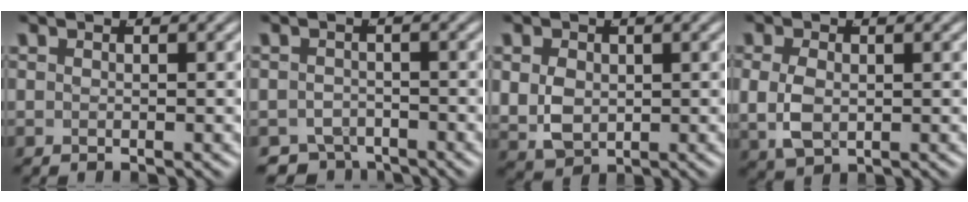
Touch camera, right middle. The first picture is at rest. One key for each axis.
{"total": 4.5, "fx": -3.9, "fy": 2.2, "fz": 0.7, "tx": 0.006, "ty": -0.020, "tz": -0.061}
{"total": 5.5, "fx": 0.0, "fy": 4.7, "fz": 2.8, "tx": -0.079, "ty": -0.028, "tz": 0.014}
{"total": 4.1, "fx": 0.0, "fy": 3.1, "fz": 2.6, "tx": -0.072, "ty": -0.016, "tz": 0.014}